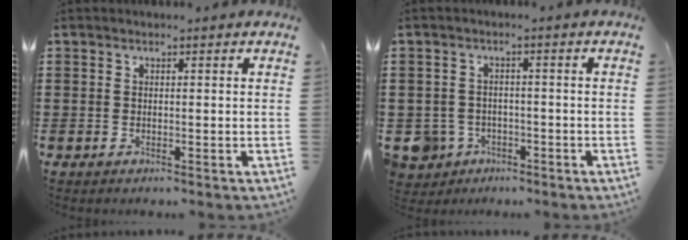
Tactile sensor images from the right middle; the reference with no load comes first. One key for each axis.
{"total": 3.6, "fx": -2.3, "fy": 2.5, "fz": 1.0, "tx": -0.054, "ty": -0.008, "tz": -0.056}